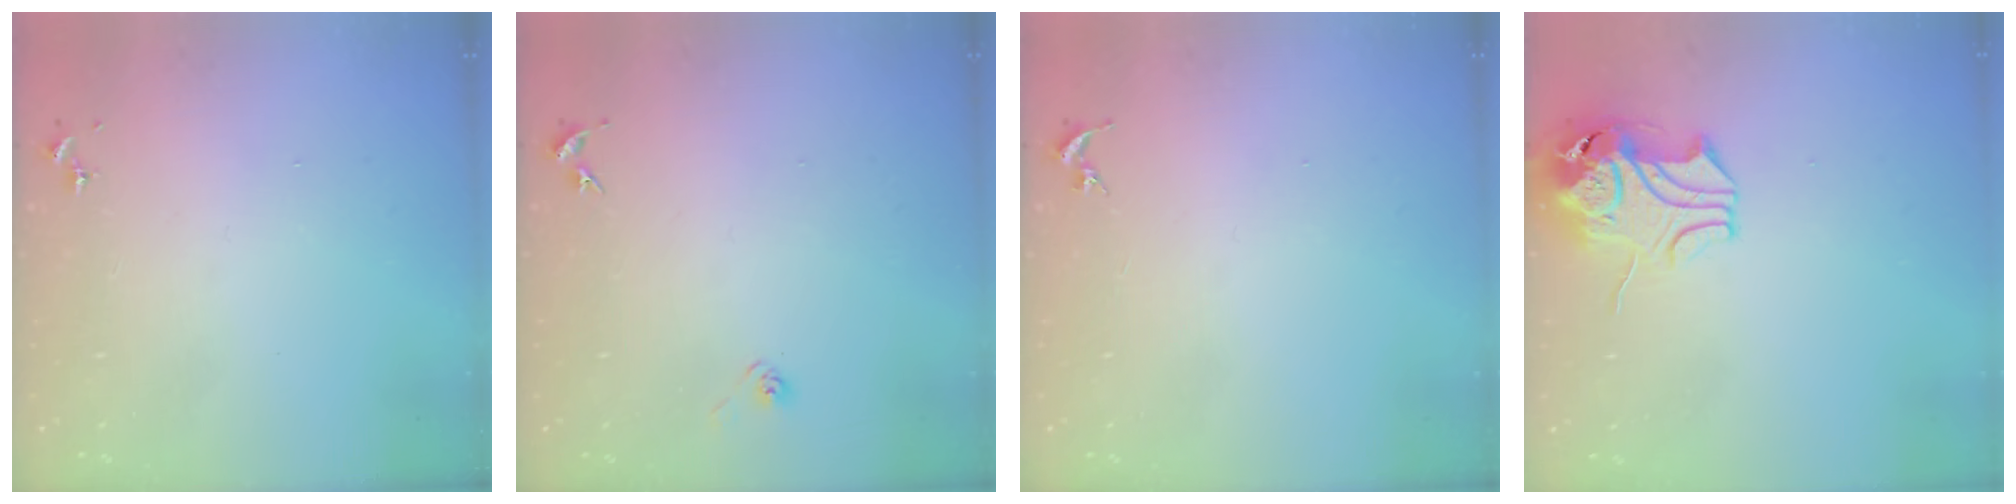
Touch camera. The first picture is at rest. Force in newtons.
{"total": 3.3, "press": 3.0, "slide": 1.2}
{"total": 0.0}
{"total": 10.6, "press": 10.5, "slide": 1.8}